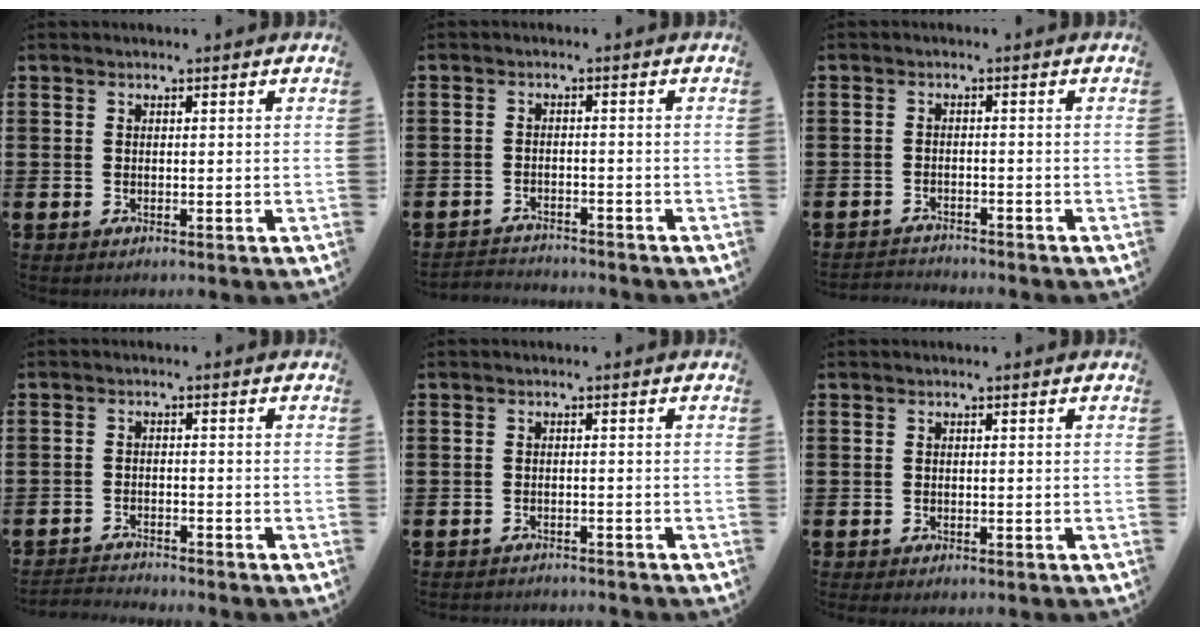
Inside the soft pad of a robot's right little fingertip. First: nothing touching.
{"total": 2.1, "force": [-2.1, 0.0, -0.2], "torque": [-0.003, 0.001, -0.046]}
{"total": 1.7, "force": [-1.7, -0.1, -0.1], "torque": [-0.002, 0.003, -0.037]}
{"total": 1.9, "force": [-1.9, -0.1, 0.0], "torque": [-0.003, 0.001, -0.041]}
{"total": 1.0, "force": [-1.0, 0.0, -0.1], "torque": [-0.001, 0.001, -0.022]}
{"total": 0.0}